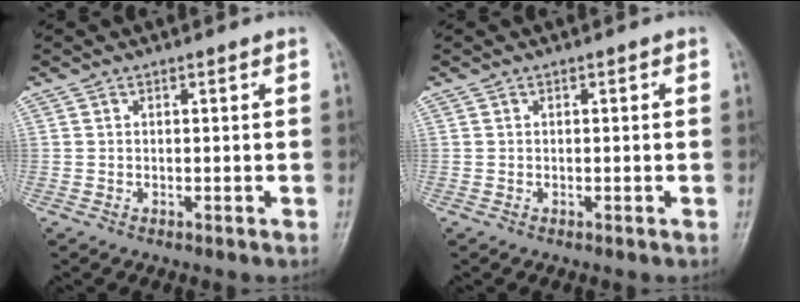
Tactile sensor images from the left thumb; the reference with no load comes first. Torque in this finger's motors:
{"motor_torque": [0.00, 0.00, -0.01, 0.01, 0.00]}